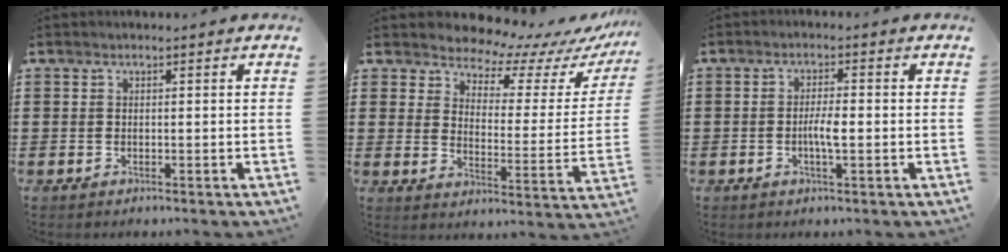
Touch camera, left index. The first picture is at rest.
{"total": 6.5, "force": [6.3, 1.4, 0.8], "torque": [-0.036, -0.056, 0.105]}
{"total": 3.5, "force": [-0.6, 0.7, 3.4], "torque": [-0.067, 0.000, -0.014]}